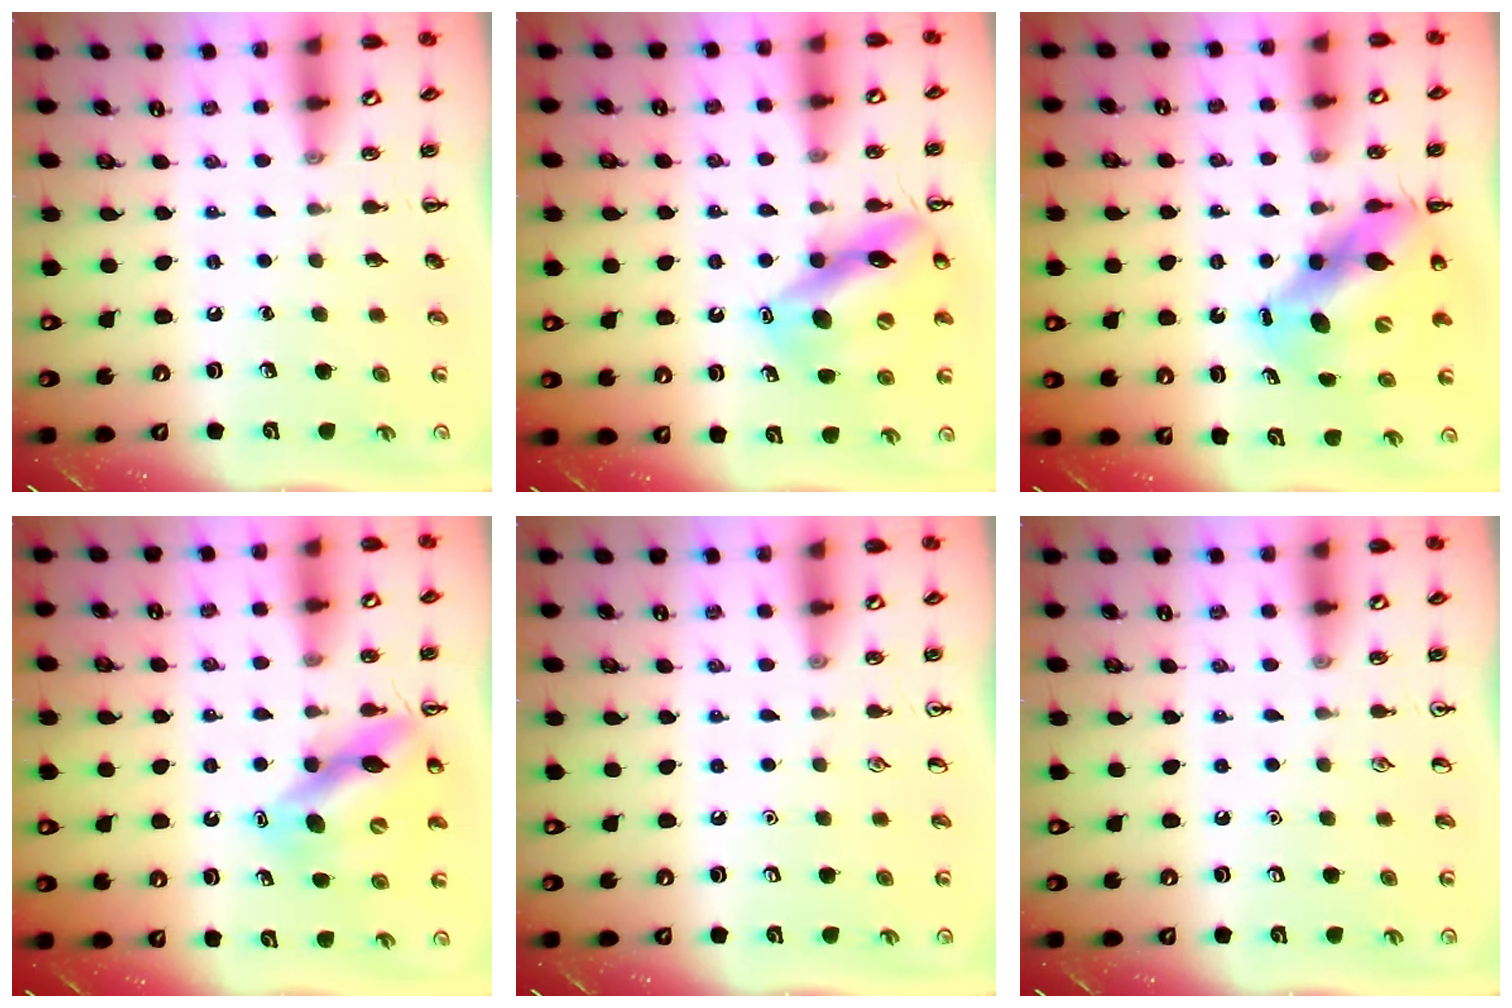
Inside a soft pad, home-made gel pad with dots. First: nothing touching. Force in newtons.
{"total": 15.2, "press": 15.0, "slide": 2.2}
{"total": 11.1, "press": 10.7, "slide": 3.0}
{"total": 11.7, "press": 11.2, "slide": 3.3}
{"total": 0.0}
{"total": 0.0}